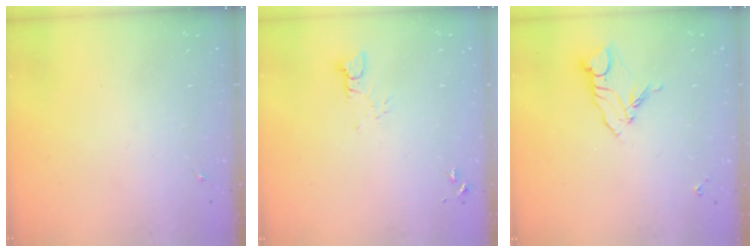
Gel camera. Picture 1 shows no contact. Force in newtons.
{"total": 3.3, "press": 3.3, "slide": 0.0}
{"total": 8.5, "press": 8.4, "slide": 0.9}